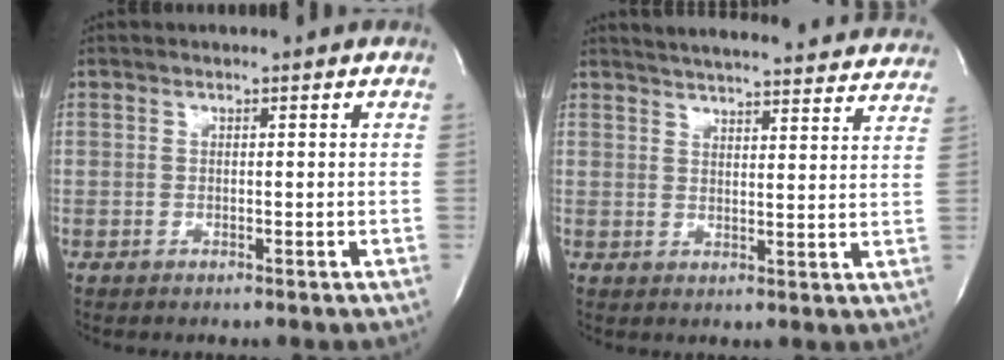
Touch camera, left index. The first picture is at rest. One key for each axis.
{"total": 24.1, "fx": 22.7, "fy": 3.1, "fz": 7.3, "tx": -0.113, "ty": -0.038, "tz": 0.270}